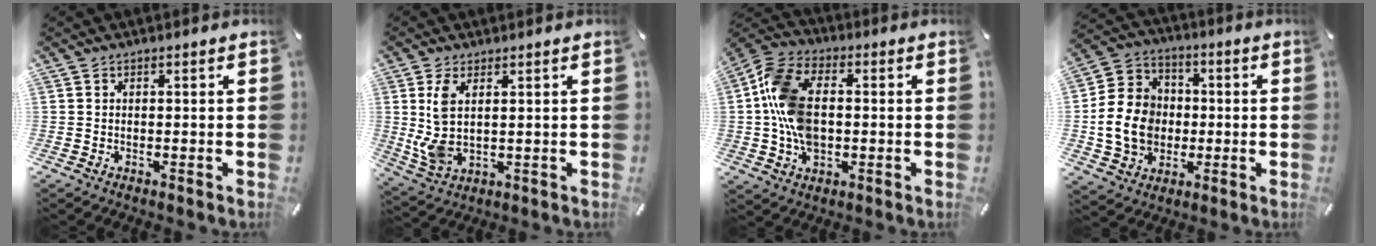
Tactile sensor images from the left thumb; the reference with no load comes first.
{"total": 7.7, "force": [1.9, 3.9, 6.4], "torque": [-0.150, -0.011, 0.036]}
{"total": 13.8, "force": [-0.6, 9.4, 10.1], "torque": [-0.229, 0.011, -0.010]}
{"total": 13.1, "force": [-1.9, 11.6, 5.7], "torque": [-0.129, 0.019, -0.031]}